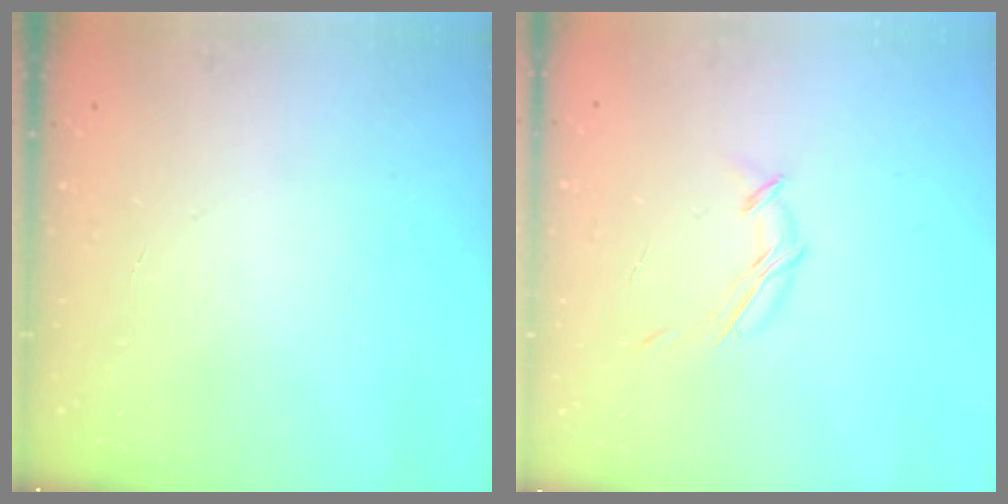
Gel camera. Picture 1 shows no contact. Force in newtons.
{"total": 6.4, "press": 6.3, "slide": 0.9}